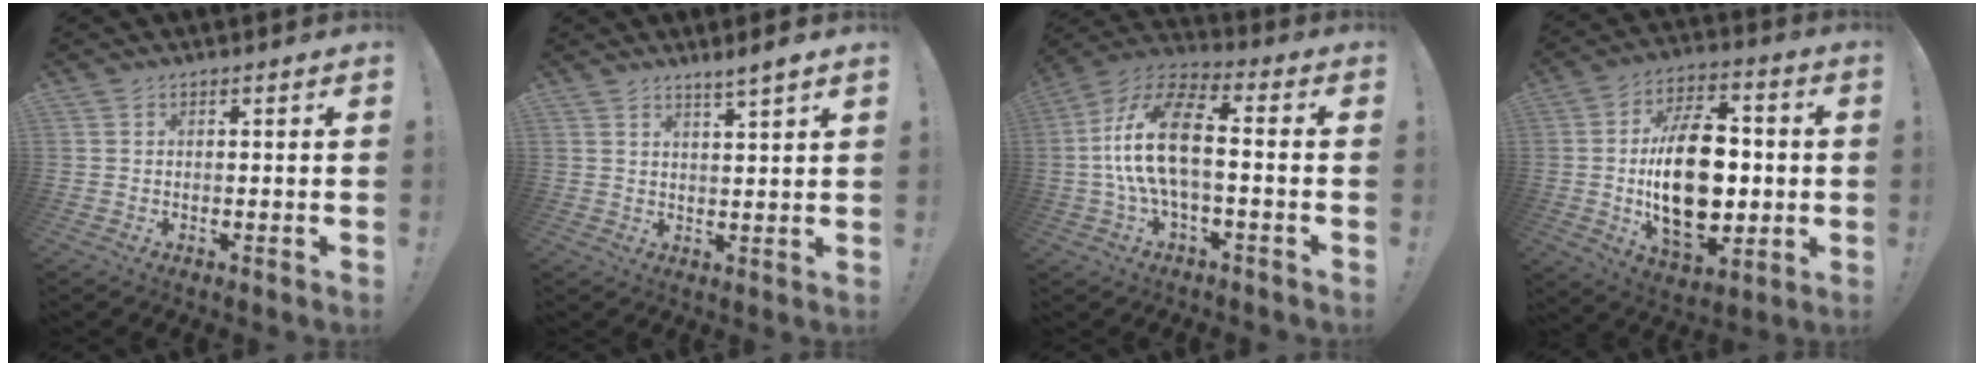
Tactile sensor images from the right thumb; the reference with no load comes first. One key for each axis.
{"total": 3.8, "fx": 3.1, "fy": -0.6, "fz": 2.1, "tx": -0.029, "ty": -0.022, "tz": 0.049}
{"total": 17.1, "fx": -0.3, "fy": 7.6, "fz": 15.3, "tx": -0.284, "ty": 0.011, "tz": -0.010}
{"total": 23.5, "fx": -1.2, "fy": 13.8, "fz": 18.9, "tx": -0.340, "ty": -0.004, "tz": -0.018}